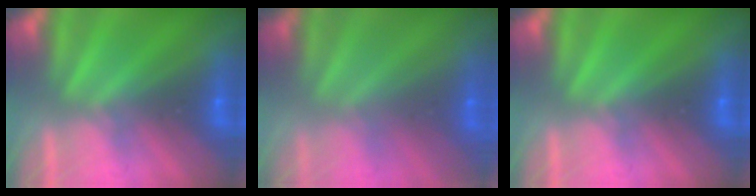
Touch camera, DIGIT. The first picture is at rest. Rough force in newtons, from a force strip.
{"total": 1.2}
{"total": 0.0}